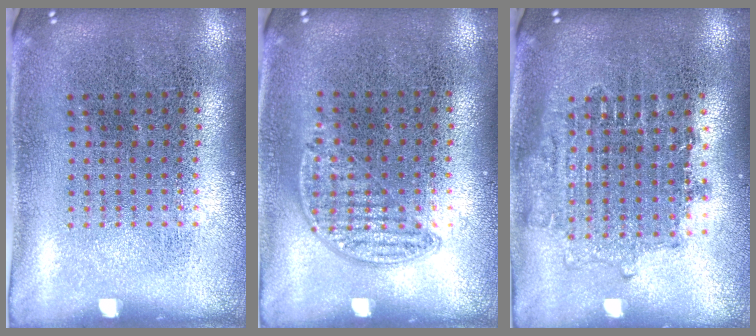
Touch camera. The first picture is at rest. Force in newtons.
{"total": 0.8, "press": 0.6, "slide": 0.5}
{"total": 1.6, "press": 1.3, "slide": 0.8}